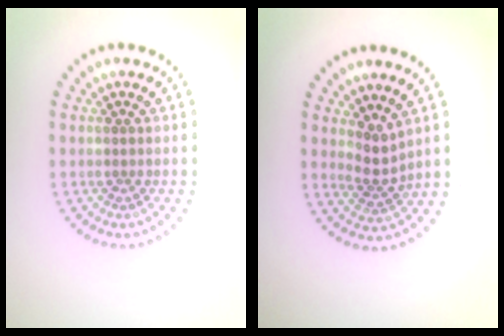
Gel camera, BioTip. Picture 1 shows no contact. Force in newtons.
{"total": 2.4, "press": 1.5, "slide": 1.9}